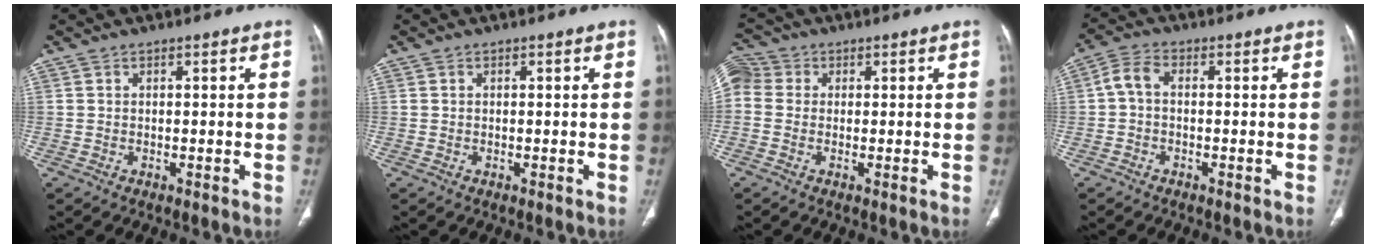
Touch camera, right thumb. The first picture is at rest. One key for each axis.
{"total": 0.0}
{"total": 6.2, "fx": 0.5, "fy": 5.3, "fz": 3.1, "tx": -0.070, "ty": 0.015, "tz": 0.001}
{"total": 4.2, "fx": -0.4, "fy": 2.6, "fz": 3.3, "tx": -0.062, "ty": 0.016, "tz": -0.014}